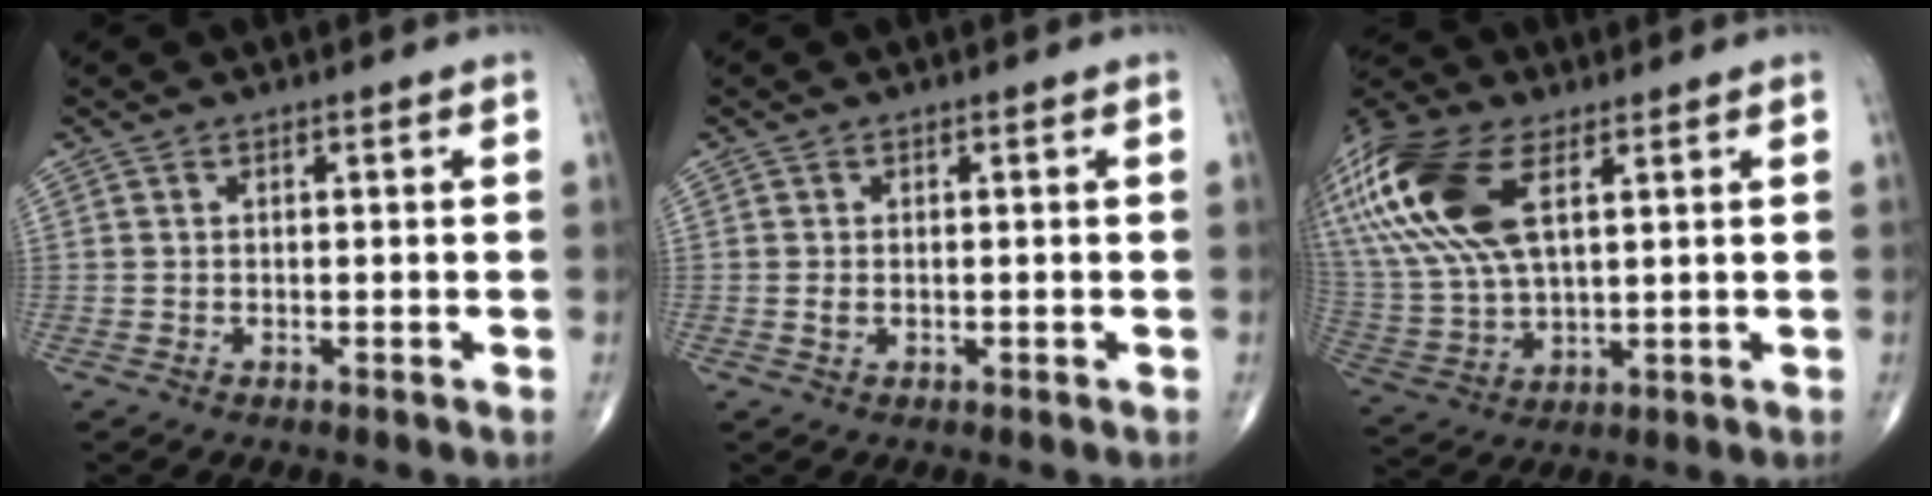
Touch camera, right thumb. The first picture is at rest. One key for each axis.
{"total": 1.1, "fx": -0.1, "fy": 0.7, "fz": 0.9, "tx": -0.021, "ty": 0.000, "tz": -0.001}
{"total": 23.2, "fx": 9.1, "fy": 11.4, "fz": 18.0, "tx": -0.423, "ty": 0.000, "tz": 0.176}